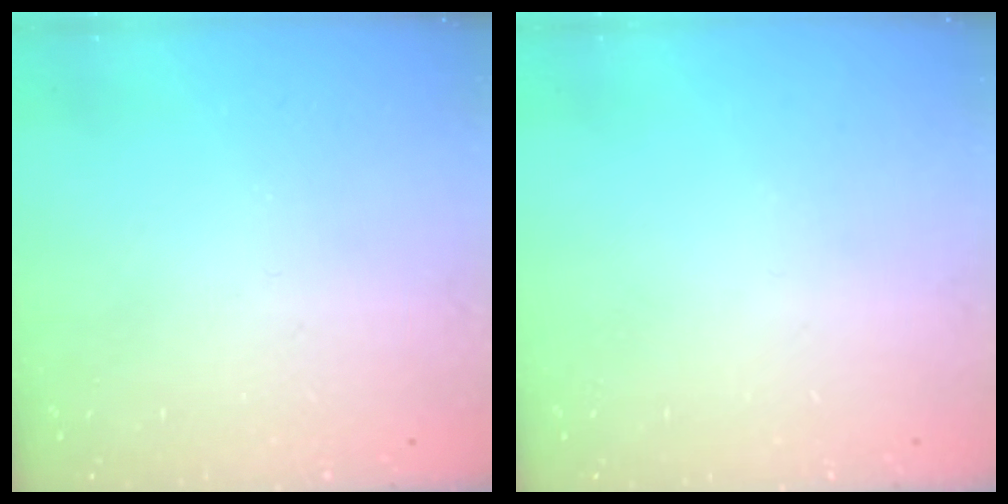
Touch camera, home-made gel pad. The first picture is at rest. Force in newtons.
{"total": 0.0}